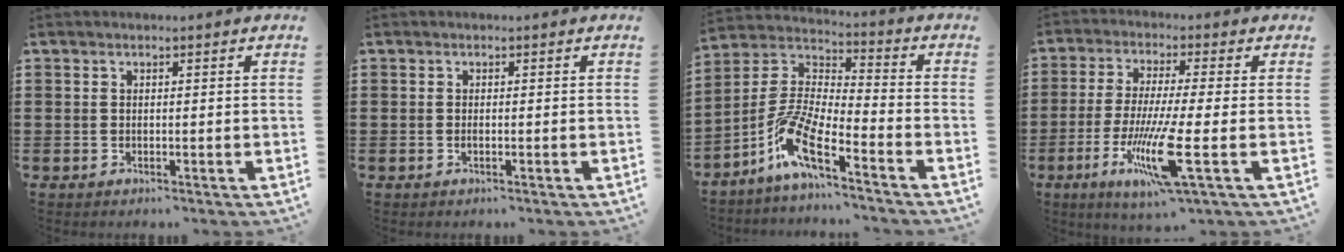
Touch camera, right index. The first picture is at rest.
{"total": 0.0}
{"total": 9.1, "force": [-6.5, 1.1, 6.2], "torque": [-0.157, -0.023, -0.137]}
{"total": 11.9, "force": [-3.8, 0.8, 11.3], "torque": [-0.234, -0.025, -0.072]}